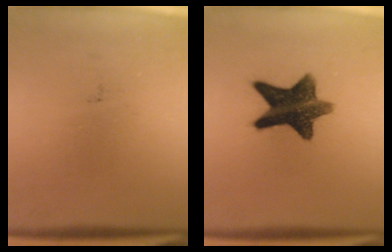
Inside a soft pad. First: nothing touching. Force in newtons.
{"total": 12.0}